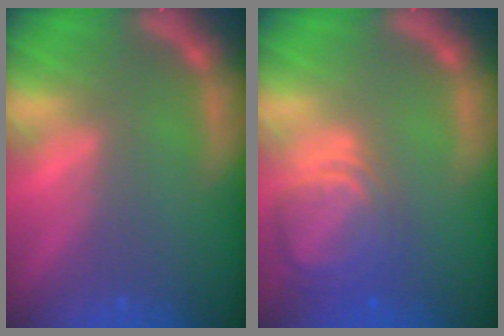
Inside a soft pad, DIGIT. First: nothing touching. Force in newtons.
{"total": 6.5}